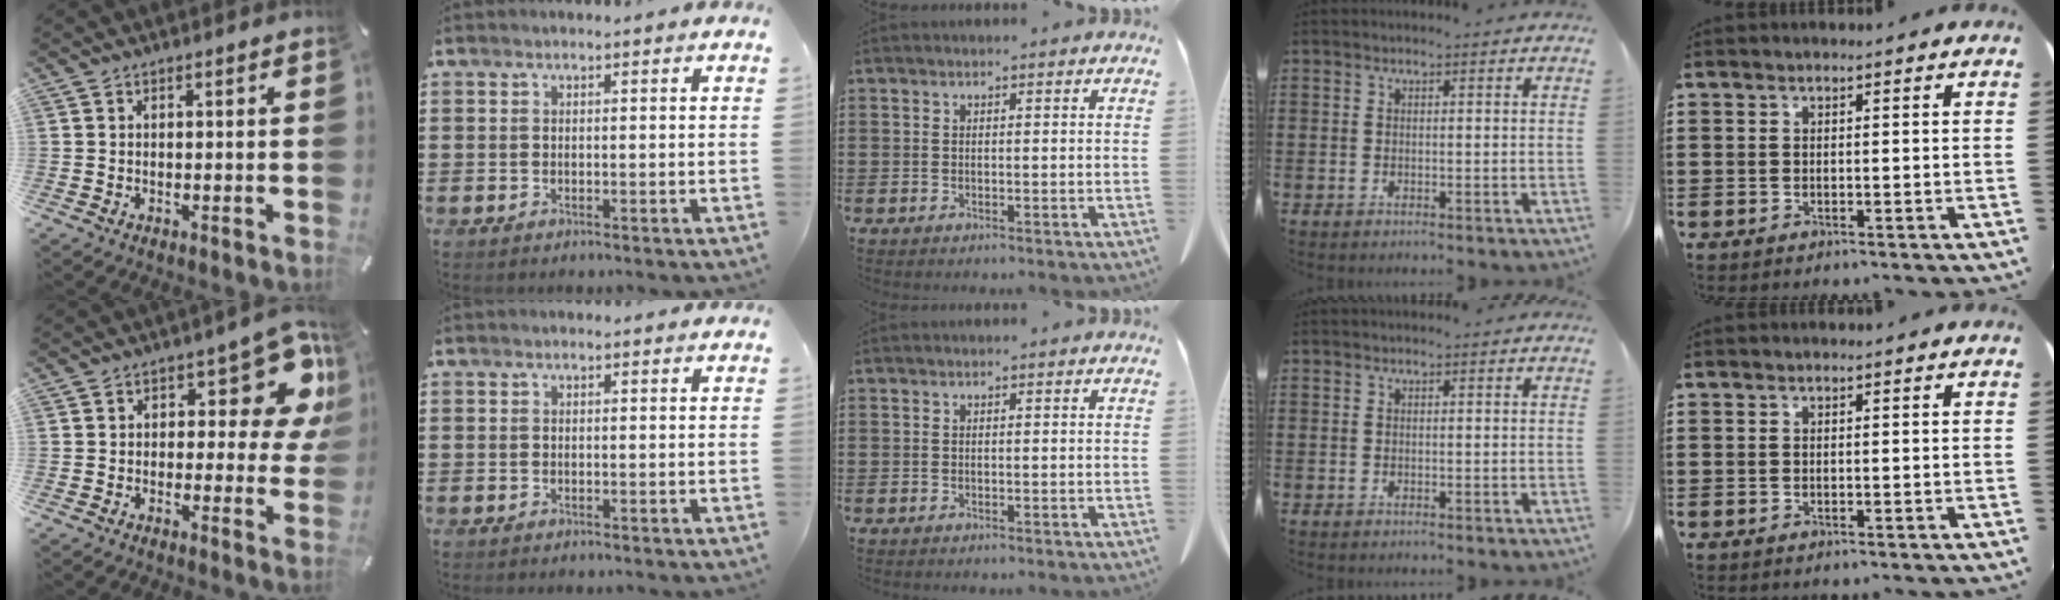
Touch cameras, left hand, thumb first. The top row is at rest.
{"thumb": {"total": 14.2, "force": [6.1, 6.6, 11.0], "torque": [-0.124, -0.045, 0.100]}}